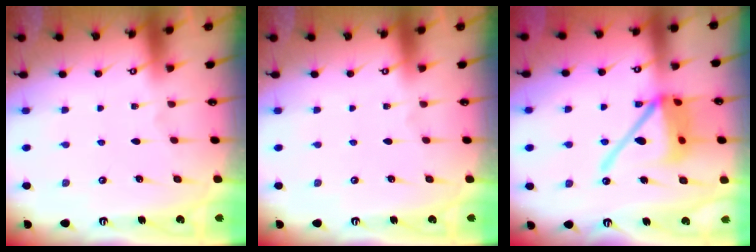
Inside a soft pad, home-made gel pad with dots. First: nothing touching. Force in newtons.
{"total": 0.0}
{"total": 16.2, "press": 16.0, "slide": 2.3}